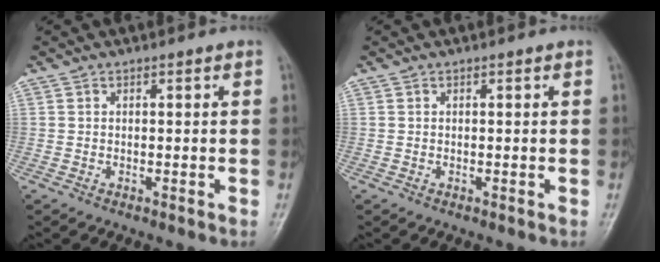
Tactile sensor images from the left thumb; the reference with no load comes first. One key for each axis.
{"total": 0.0}